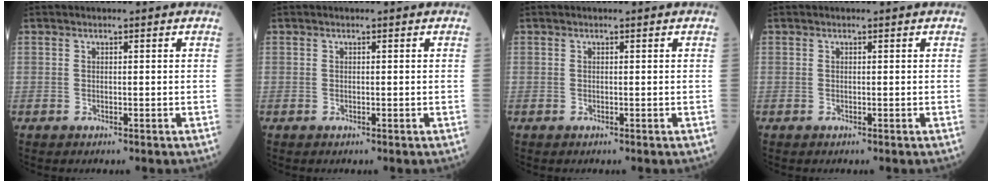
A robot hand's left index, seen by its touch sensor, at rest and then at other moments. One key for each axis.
{"total": 0.0}
{"total": 0.0}
{"total": 0.0}